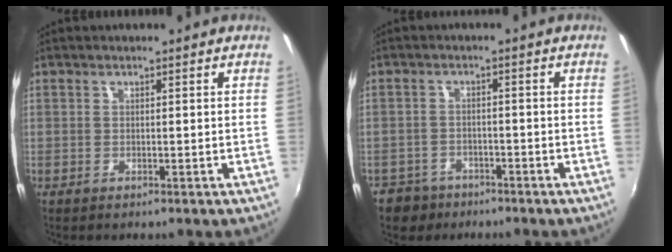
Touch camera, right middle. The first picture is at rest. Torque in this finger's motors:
{"motor_torque": [0.20, -0.15, 0.02, -0.01]}